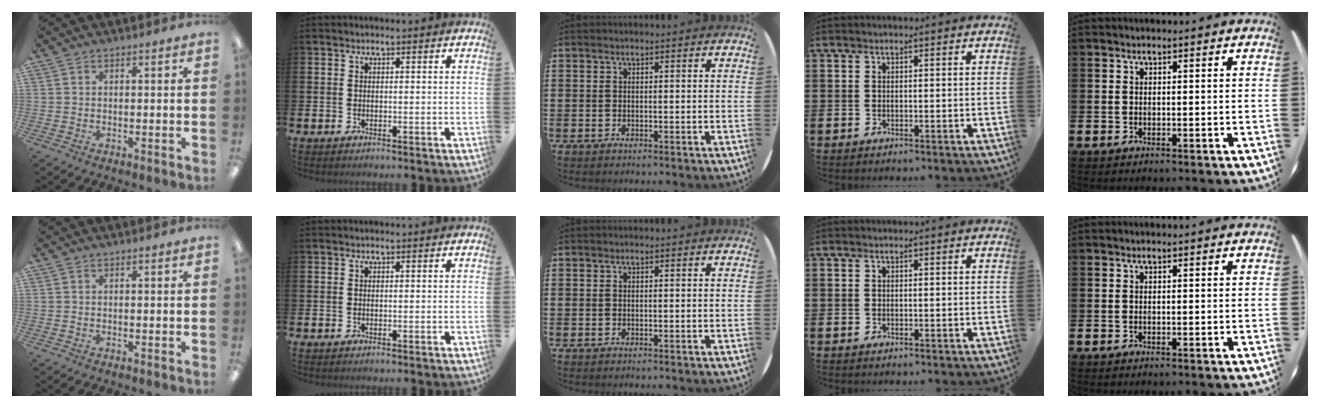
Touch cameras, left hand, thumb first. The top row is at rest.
{}